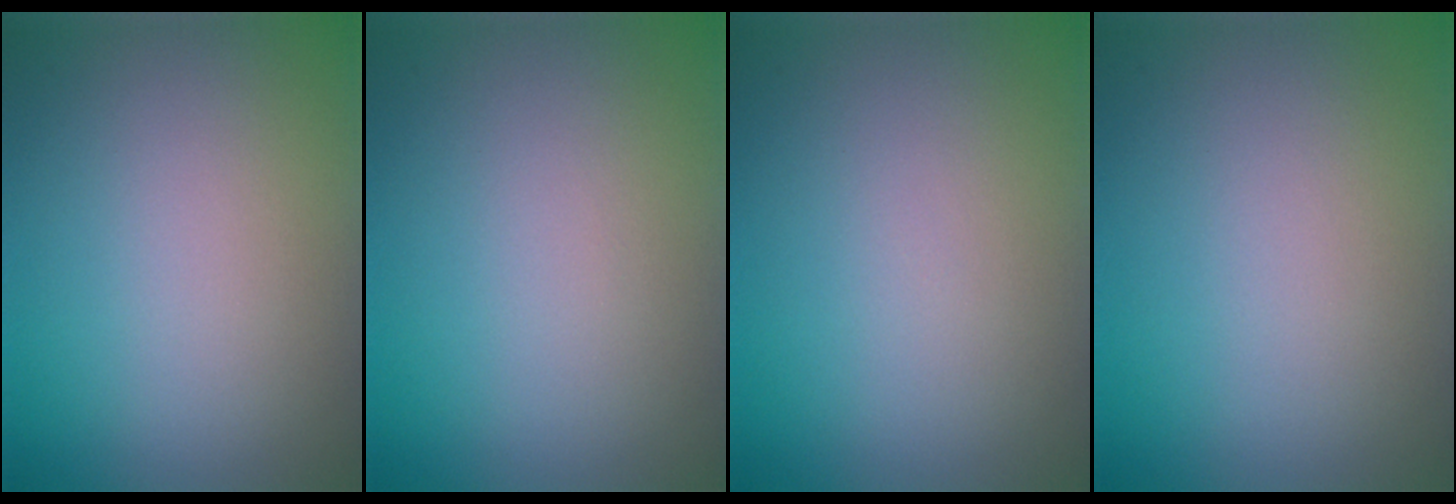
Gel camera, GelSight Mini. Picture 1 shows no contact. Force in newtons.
{"total": 0.0}
{"total": 0.0}
{"total": 0.0}